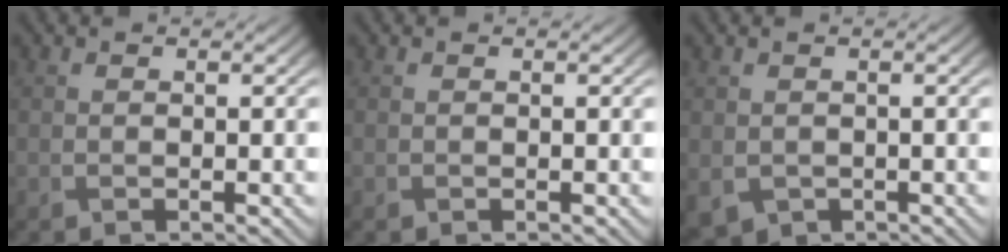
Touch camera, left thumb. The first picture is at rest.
{"total": 0.0}
{"total": 1.9, "force": [-0.3, 1.7, 0.8], "torque": [-0.032, -0.016, -0.002]}